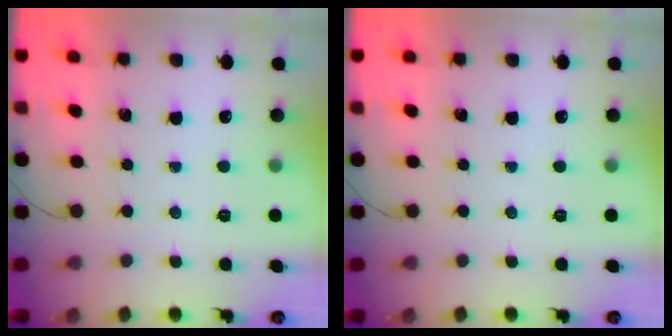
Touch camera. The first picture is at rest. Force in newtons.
{"total": 0.0}